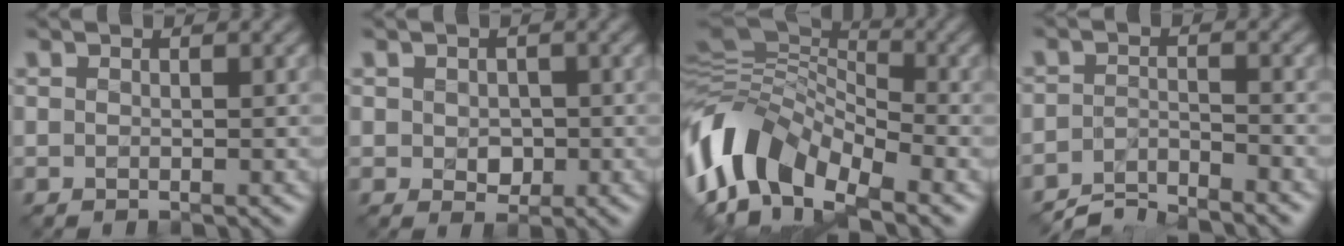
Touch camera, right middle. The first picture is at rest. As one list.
[{"total": 2.0, "force": [-0.1, 1.6, 1.2], "torque": [-0.019, -0.006, -0.002]}, {"total": 10.5, "force": [-5.1, 5.8, 7.2], "torque": [-0.131, 0.004, -0.112]}, {"total": 4.3, "force": [-4.1, 0.7, 1.2], "torque": [-0.021, -0.002, -0.079]}]